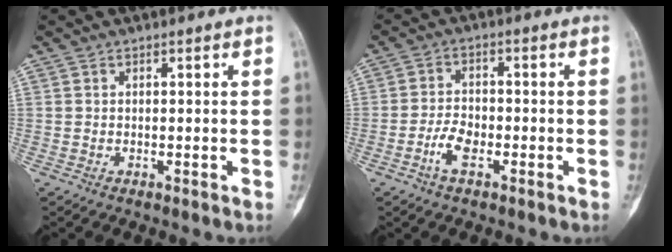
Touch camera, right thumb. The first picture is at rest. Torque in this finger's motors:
{"motor_torque": [-0.65, 0.23, 0.02, 0.38, -0.07]}